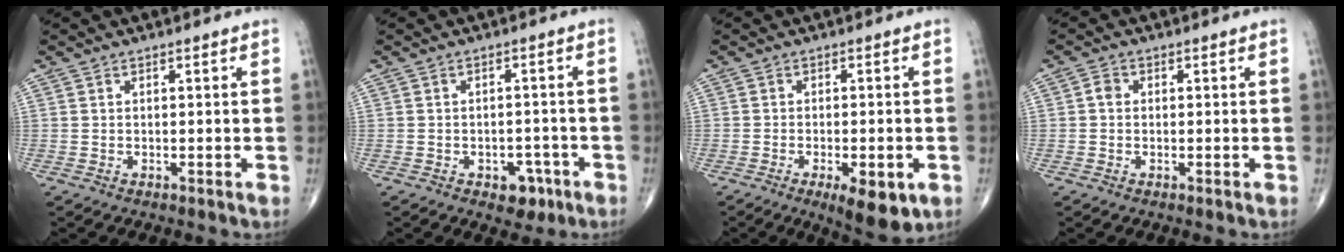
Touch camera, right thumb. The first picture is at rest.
{"total": 4.7, "force": [-2.4, 3.1, 2.5], "torque": [-0.010, 0.017, -0.027]}
{"total": 8.6, "force": [-3.6, 3.0, 7.2], "torque": [-0.094, -0.004, -0.046]}
{"total": 1.6, "force": [0.0, 1.3, 0.9], "torque": [-0.009, 0.003, -0.005]}